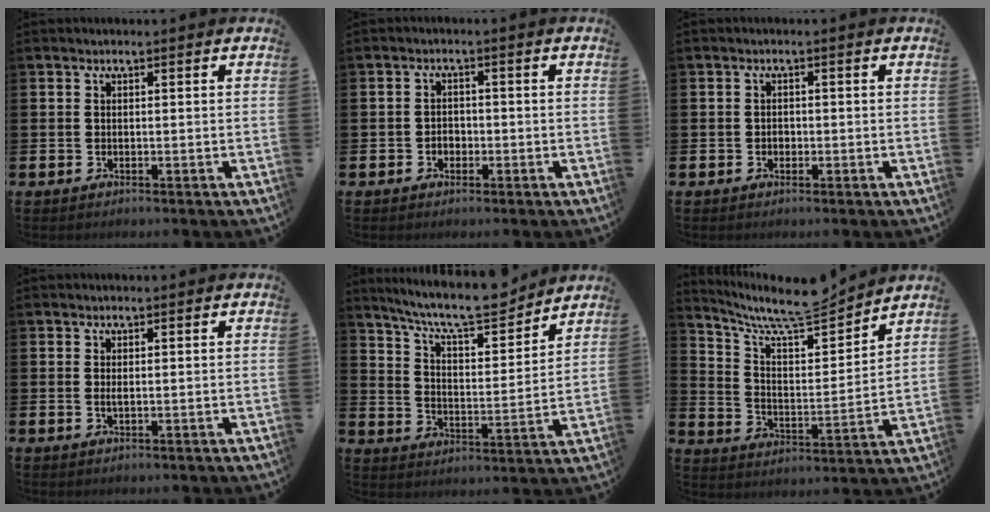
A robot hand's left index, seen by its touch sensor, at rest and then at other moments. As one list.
[{"total": 1.7, "force": [-0.7, 1.4, 0.6], "torque": [-0.011, 0.003, -0.017]}, {"total": 1.0, "force": [-0.2, 0.9, 0.4], "torque": [-0.006, 0.005, -0.007]}, {"total": 0.7, "force": [0.1, 0.2, 0.7], "torque": [-0.010, -0.002, 0.001]}, {"total": 9.8, "force": [9.0, 1.9, 3.6], "torque": [-0.094, -0.061, 0.156]}, {"total": 10.2, "force": [9.1, 1.7, 4.2], "torque": [-0.113, -0.062, 0.158]}]